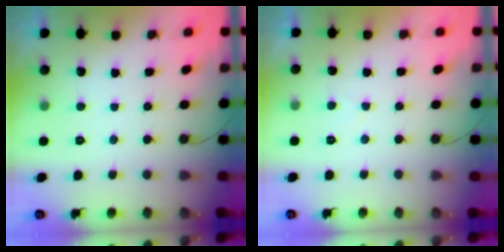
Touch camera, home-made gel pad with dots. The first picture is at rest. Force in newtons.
{"total": 1.5, "press": 1.5, "slide": 0.4}